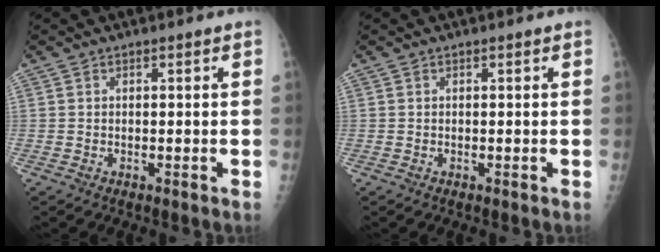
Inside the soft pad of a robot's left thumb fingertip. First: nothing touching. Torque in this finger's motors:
{"motor_torque": [0.00, 0.00, -0.01, -0.02, 0.00]}